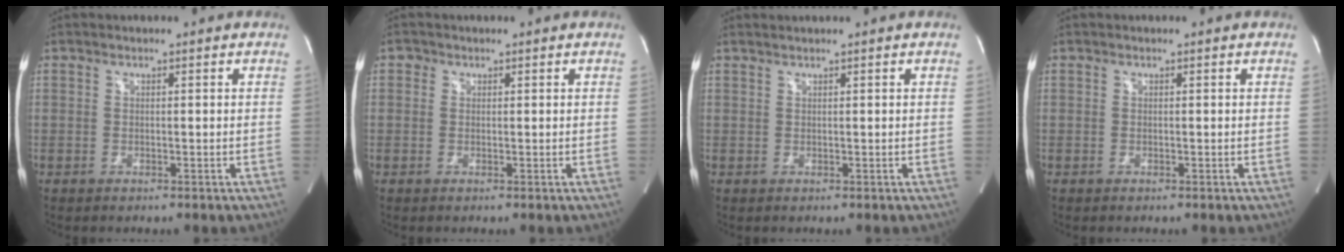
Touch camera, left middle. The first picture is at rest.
{"total": 1.0, "force": [0.4, 0.9, 0.2], "torque": [0.004, 0.003, 0.003]}
{"total": 1.0, "force": [0.8, -0.3, 0.4], "torque": [-0.012, 0.006, 0.021]}
{"total": 0.0}